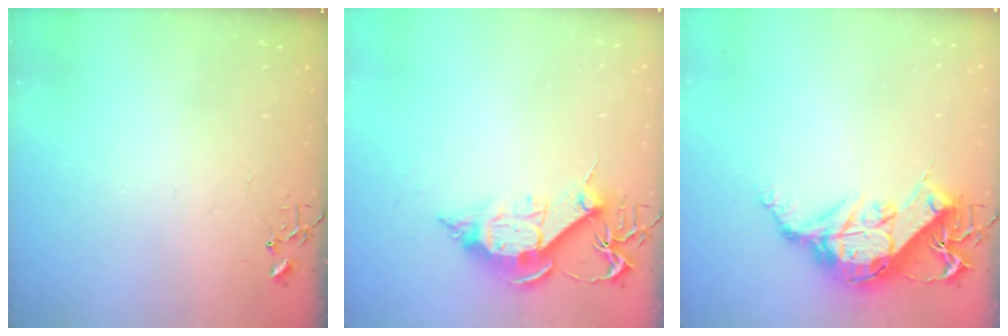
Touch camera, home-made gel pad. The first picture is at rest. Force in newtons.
{"total": 11.4, "press": 11.3, "slide": 1.1}
{"total": 13.9, "press": 13.8, "slide": 1.4}